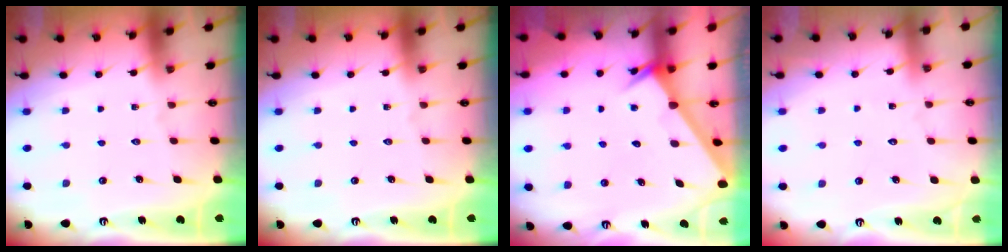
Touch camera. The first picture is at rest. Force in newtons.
{"total": 0.0}
{"total": 2.6, "press": 2.6, "slide": 0.0}
{"total": 3.4, "press": 3.4, "slide": 0.4}